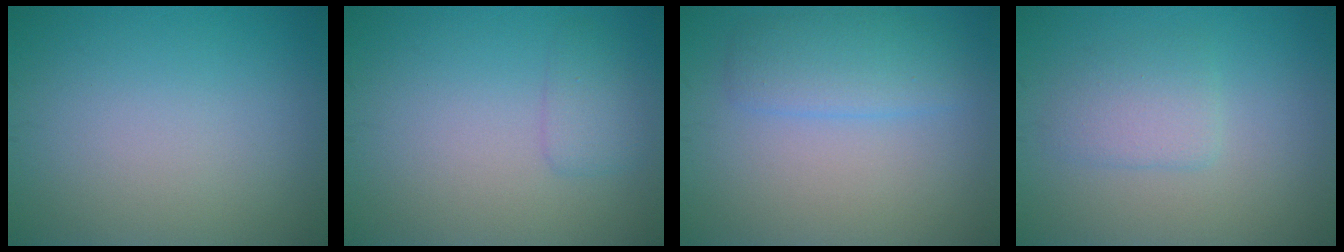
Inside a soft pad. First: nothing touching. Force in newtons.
{"total": 1.7, "press": 1.7, "slide": 0.1}
{"total": 3.3, "press": 3.3, "slide": 0.1}
{"total": 2.4, "press": 2.3, "slide": 0.5}